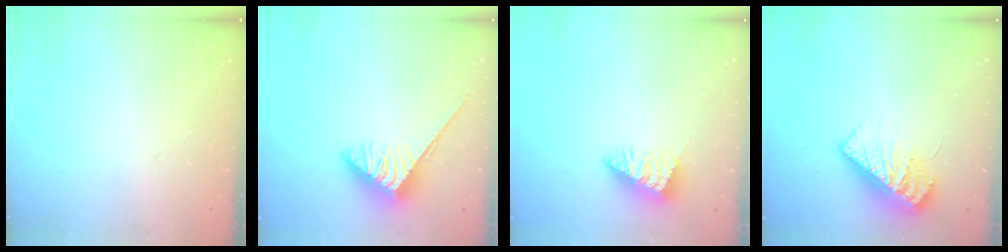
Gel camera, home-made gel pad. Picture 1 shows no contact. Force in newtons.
{"total": 3.7, "press": 3.7, "slide": 0.6}
{"total": 2.6, "press": 2.6, "slide": 0.1}
{"total": 13.5, "press": 13.3, "slide": 2.2}